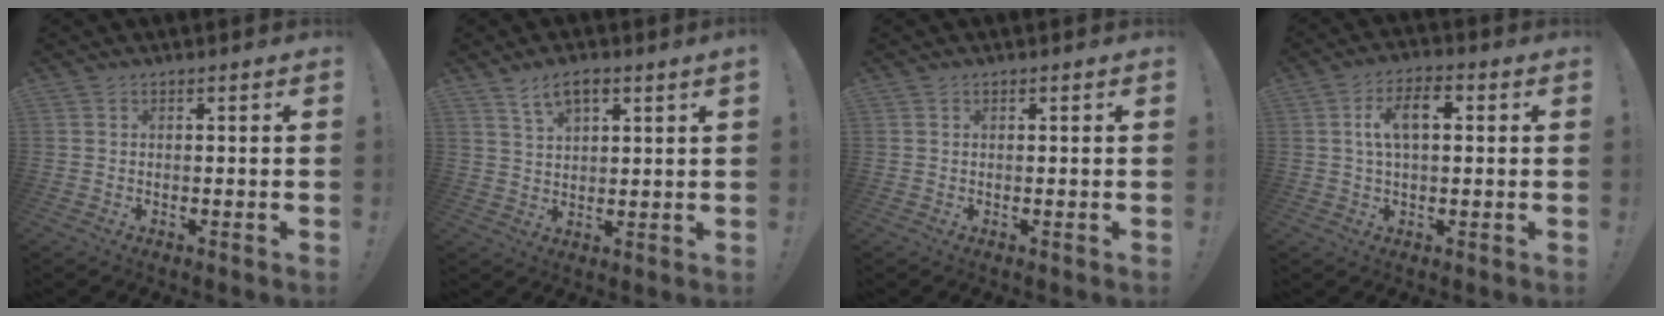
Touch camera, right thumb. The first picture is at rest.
{"total": 5.7, "force": [3.7, 1.8, 3.9], "torque": [-0.070, -0.011, 0.067]}
{"total": 0.0}
{"total": 9.0, "force": [1.7, 4.5, 7.5], "torque": [-0.117, 0.009, 0.029]}